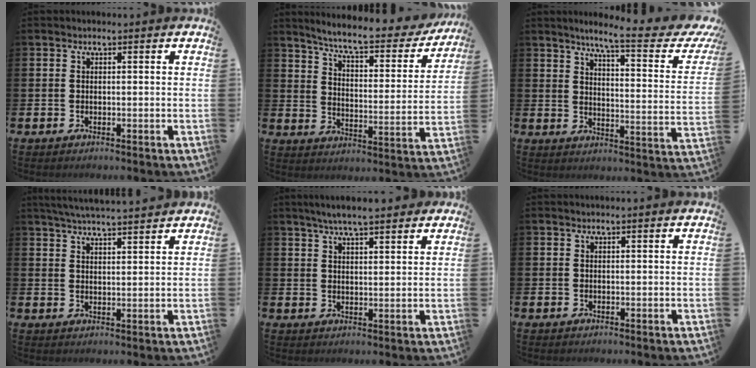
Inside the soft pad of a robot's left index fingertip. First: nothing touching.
{"total": 7.4, "force": [6.6, 1.1, 3.1], "torque": [-0.088, -0.046, 0.107]}
{"total": 7.6, "force": [5.9, 0.7, 4.7], "torque": [-0.084, -0.049, 0.084]}
{"total": 4.9, "force": [4.8, -0.2, 0.9], "torque": [-0.030, -0.022, 0.086]}
{"total": 5.3, "force": [4.9, 0.4, 1.9], "torque": [-0.047, -0.013, 0.087]}
{"total": 0.6, "force": [0.5, -0.1, 0.1], "torque": [-0.001, 0.000, 0.010]}